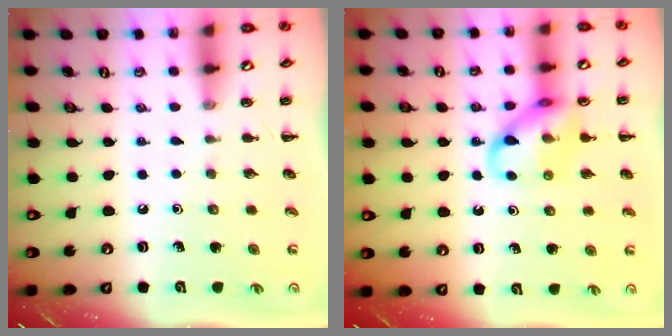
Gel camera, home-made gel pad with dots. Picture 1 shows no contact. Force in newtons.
{"total": 11.8, "press": 11.8, "slide": 1.2}